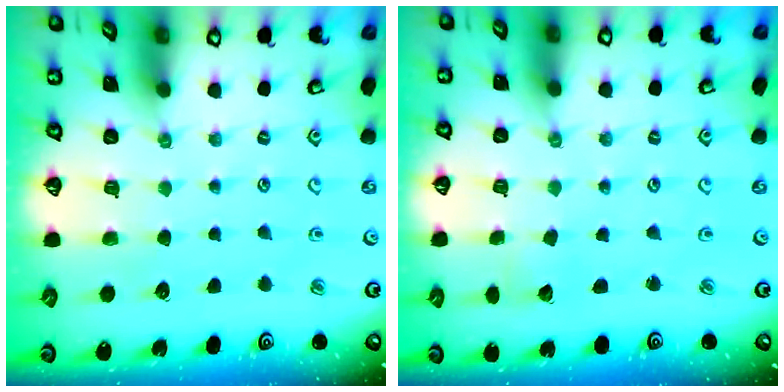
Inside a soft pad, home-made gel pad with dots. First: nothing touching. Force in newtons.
{"total": 1.9, "press": 1.9, "slide": 0.3}